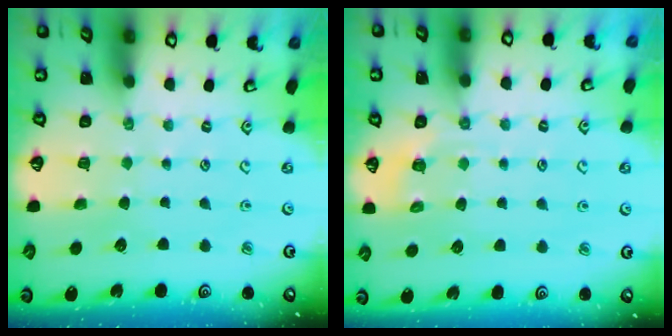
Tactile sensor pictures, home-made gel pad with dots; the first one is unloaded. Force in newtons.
{"total": 2.9, "press": 2.6, "slide": 1.2}